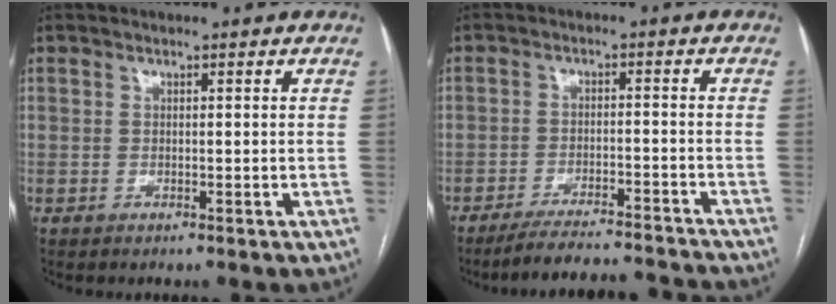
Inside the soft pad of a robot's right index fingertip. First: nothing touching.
{"total": 13.3, "force": [-12.8, 0.6, 3.8], "torque": [-0.054, 0.001, -0.178]}